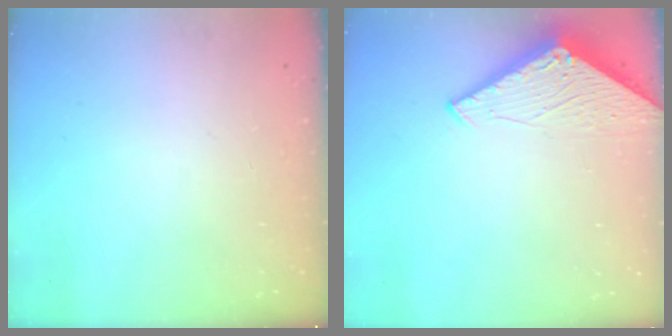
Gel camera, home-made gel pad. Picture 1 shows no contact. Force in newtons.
{"total": 3.0, "press": 3.0, "slide": 0.2}